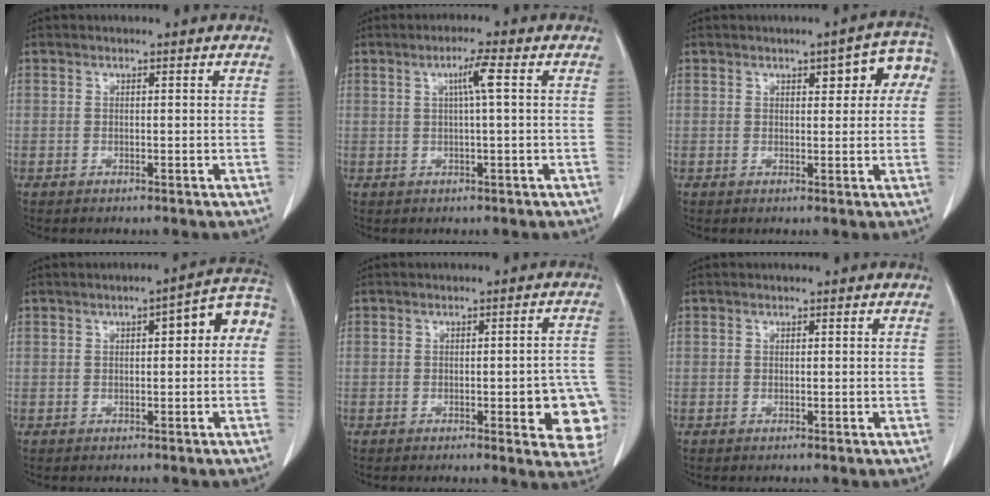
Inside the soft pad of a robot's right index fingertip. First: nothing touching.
{"total": 3.5, "force": [0.8, -0.5, 3.3], "torque": [-0.062, 0.004, 0.014]}
{"total": 6.2, "force": [2.0, 2.3, 5.3], "torque": [-0.052, 0.024, 0.019]}
{"total": 6.8, "force": [1.1, 1.9, 6.5], "torque": [-0.076, 0.035, 0.006]}
{"total": 9.1, "force": [-2.9, 2.2, 8.4], "torque": [-0.070, 0.005, -0.032]}
{"total": 0.0}